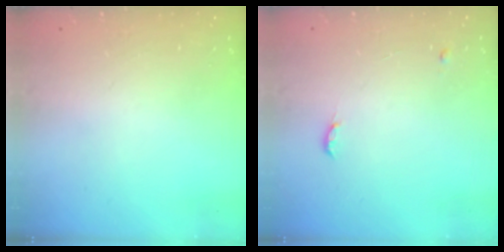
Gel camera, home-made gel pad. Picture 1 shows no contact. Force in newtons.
{"total": 7.8, "press": 4.4, "slide": 6.4}